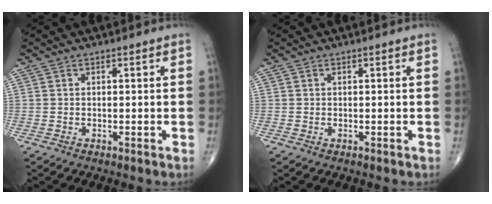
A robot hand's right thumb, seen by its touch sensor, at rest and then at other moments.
{"total": 0.0}